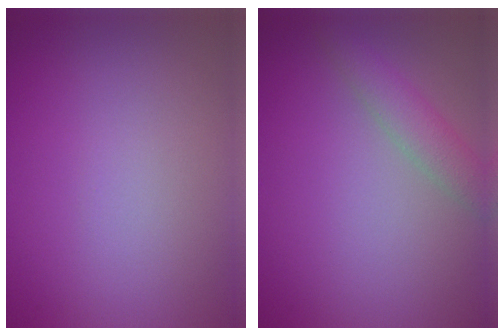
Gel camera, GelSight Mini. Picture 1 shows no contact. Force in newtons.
{"total": 2.4, "press": 2.4, "slide": 0.1}